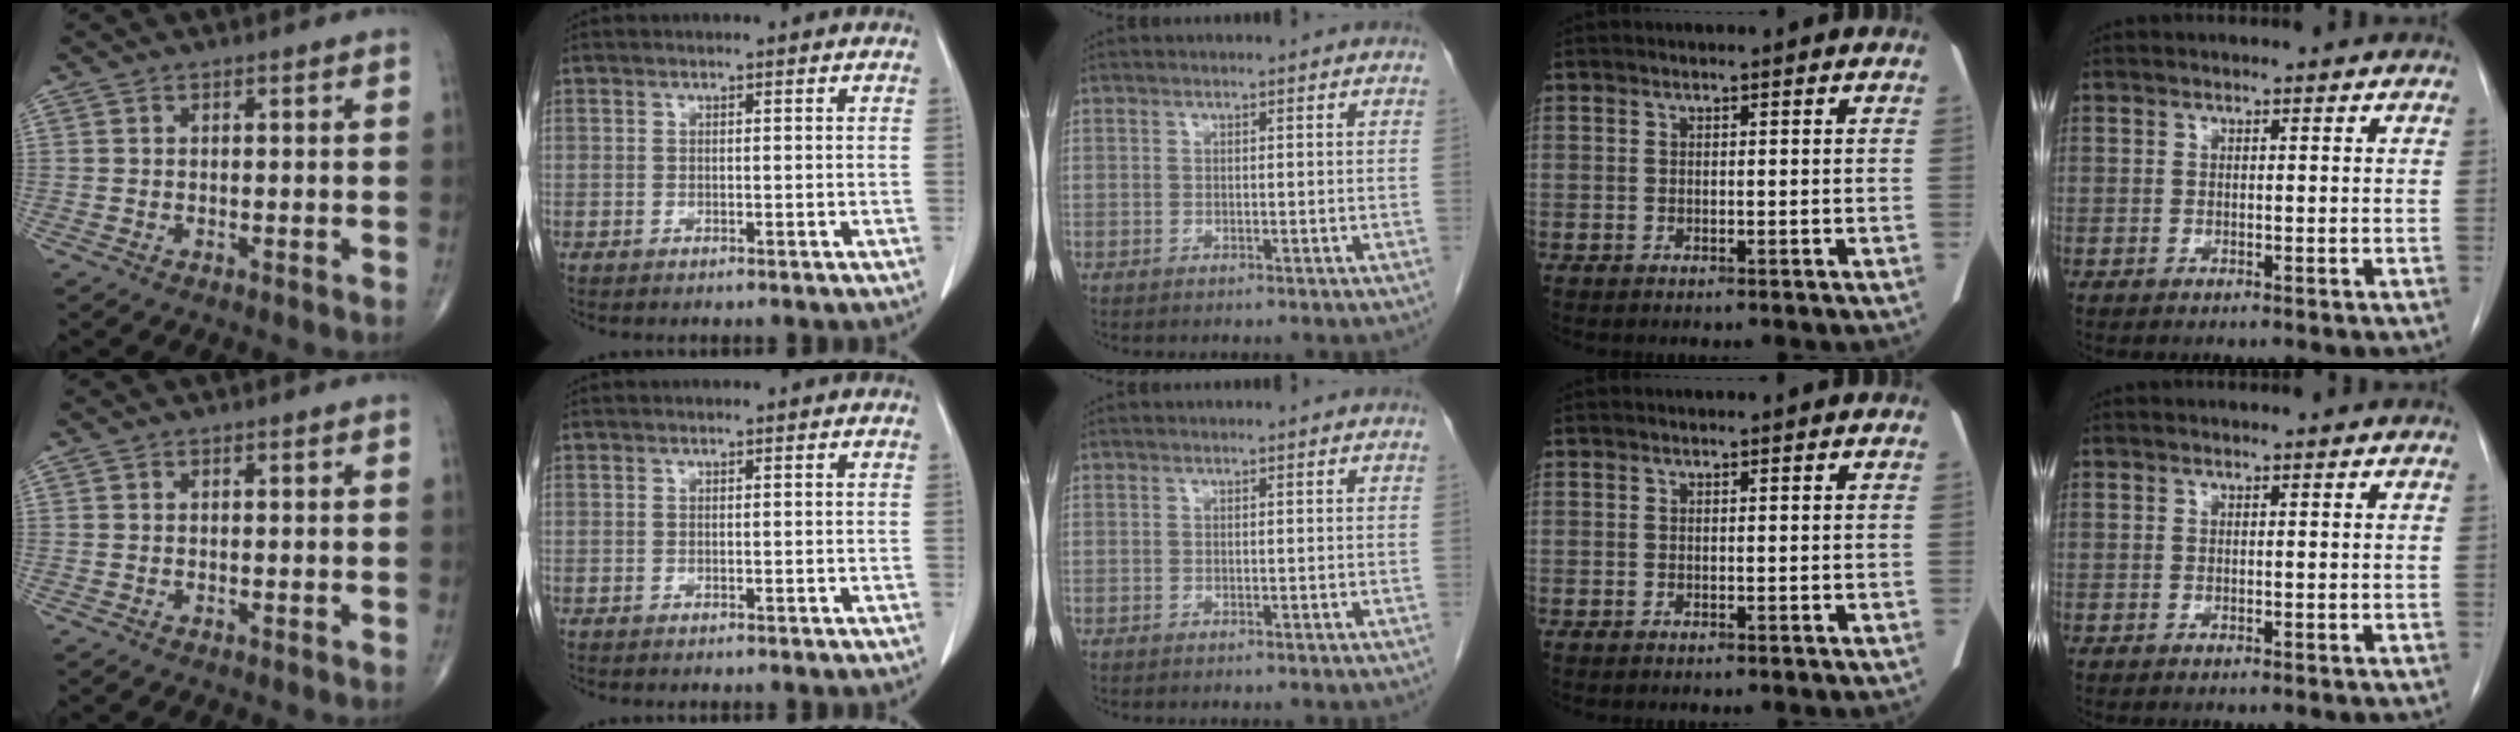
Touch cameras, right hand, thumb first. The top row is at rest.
{}